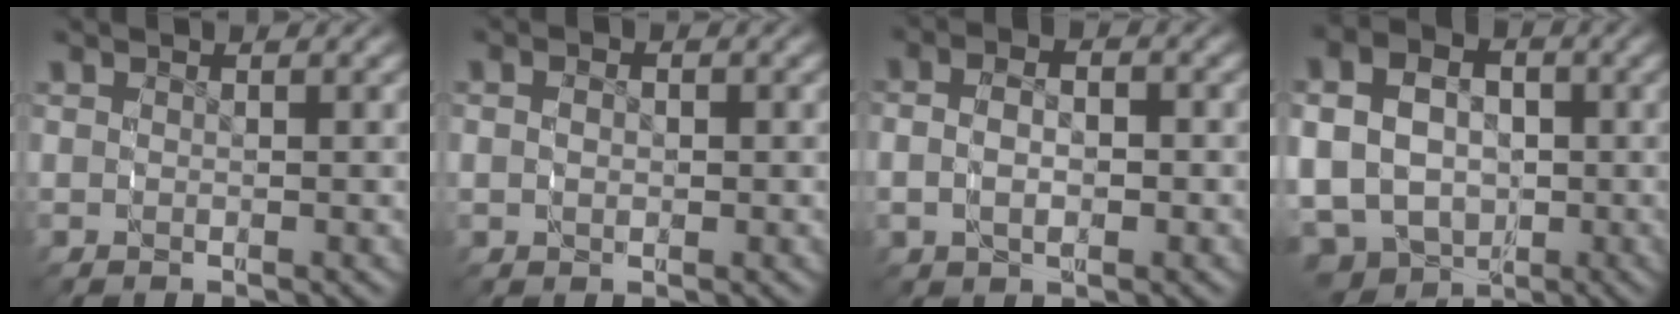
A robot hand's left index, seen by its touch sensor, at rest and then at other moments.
{"total": 1.4, "force": [0.1, 1.1, 0.9], "torque": [-0.023, -0.001, 0.002]}
{"total": 3.5, "force": [-0.2, 2.5, 2.5], "torque": [-0.056, -0.001, -0.003]}
{"total": 12.0, "force": [-3.1, 10.7, 4.5], "torque": [-0.113, -0.057, -0.042]}